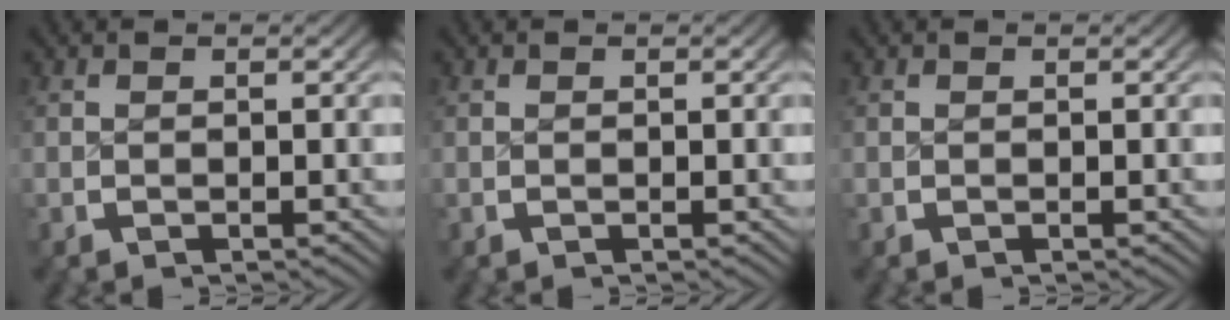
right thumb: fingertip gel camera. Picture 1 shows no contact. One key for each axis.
{"total": 0.0}
{"total": 0.0}